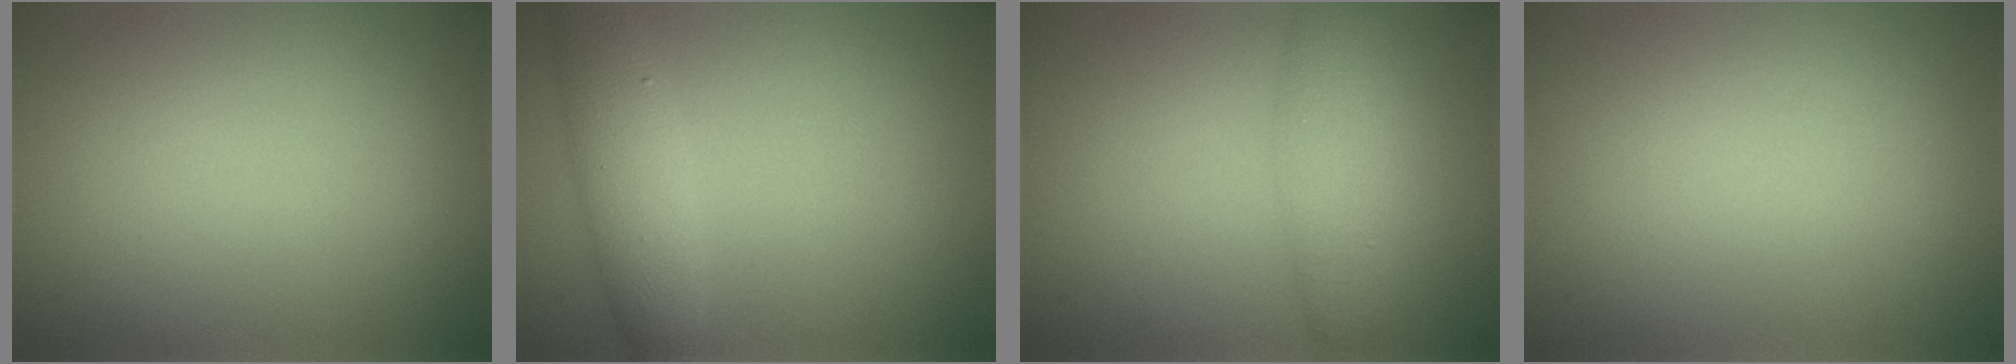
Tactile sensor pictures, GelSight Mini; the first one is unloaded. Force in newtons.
{"total": 3.4, "press": 3.4, "slide": 0.2}
{"total": 3.4, "press": 3.4, "slide": 0.1}
{"total": 0.0}